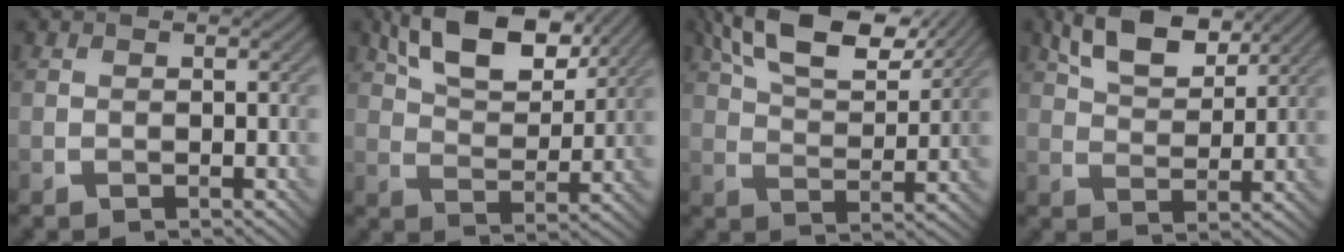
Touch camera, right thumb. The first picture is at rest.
{"total": 11.2, "force": [6.8, 5.1, 7.3], "torque": [-0.142, 0.002, 0.127]}
{"total": 12.2, "force": [7.7, 4.9, 8.1], "torque": [-0.161, 0.009, 0.138]}
{"total": 7.8, "force": [4.9, 3.6, 4.9], "torque": [-0.100, 0.007, 0.095]}